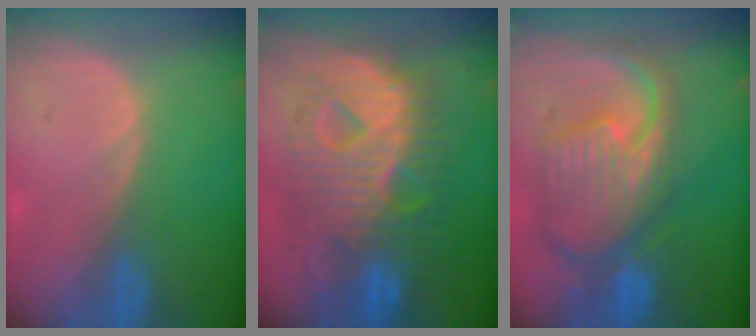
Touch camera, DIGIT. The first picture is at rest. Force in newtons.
{"total": 12.7, "press": 12.7, "slide": 1.2}
{"total": 11.8, "press": 10.2, "slide": 6.0}